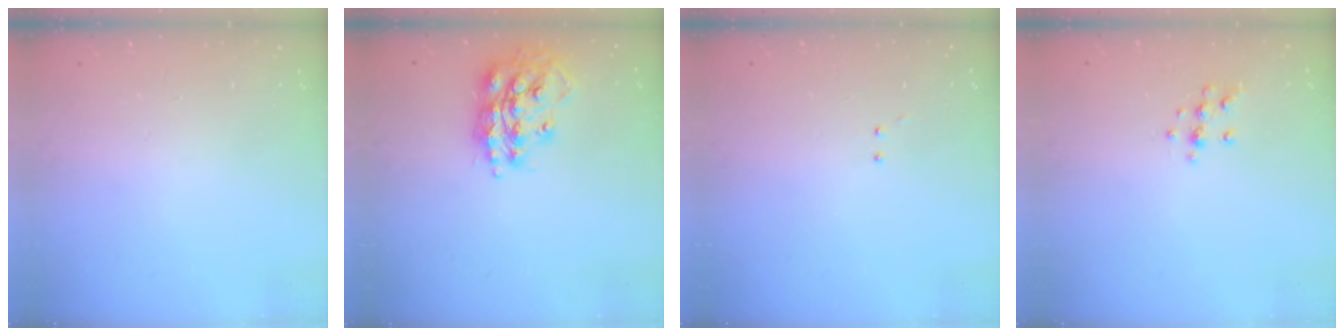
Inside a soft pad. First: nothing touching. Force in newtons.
{"total": 16.2, "press": 16.2, "slide": 1.4}
{"total": 3.0, "press": 2.9, "slide": 0.7}
{"total": 9.0, "press": 8.9, "slide": 0.8}